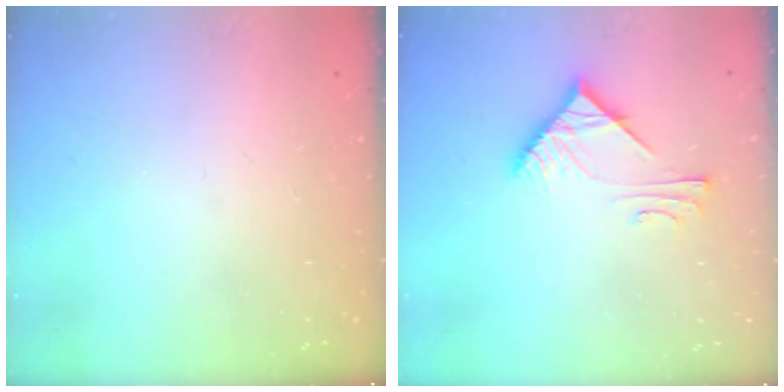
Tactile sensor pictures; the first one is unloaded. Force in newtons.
{"total": 7.2, "press": 7.1, "slide": 0.5}